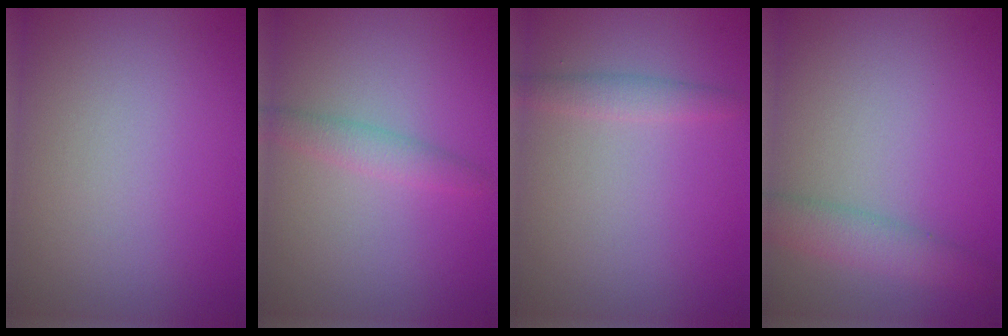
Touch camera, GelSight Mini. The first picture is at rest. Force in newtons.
{"total": 1.7, "press": 1.7, "slide": 0.0}
{"total": 1.5, "press": 1.5, "slide": 0.1}
{"total": 2.9, "press": 2.9, "slide": 0.1}